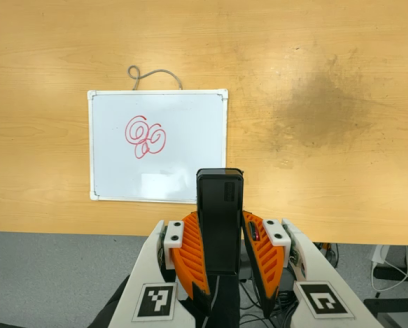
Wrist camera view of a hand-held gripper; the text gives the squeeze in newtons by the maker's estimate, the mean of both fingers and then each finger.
{"total": 4.7, "left": 3.3, "right": 6.1}